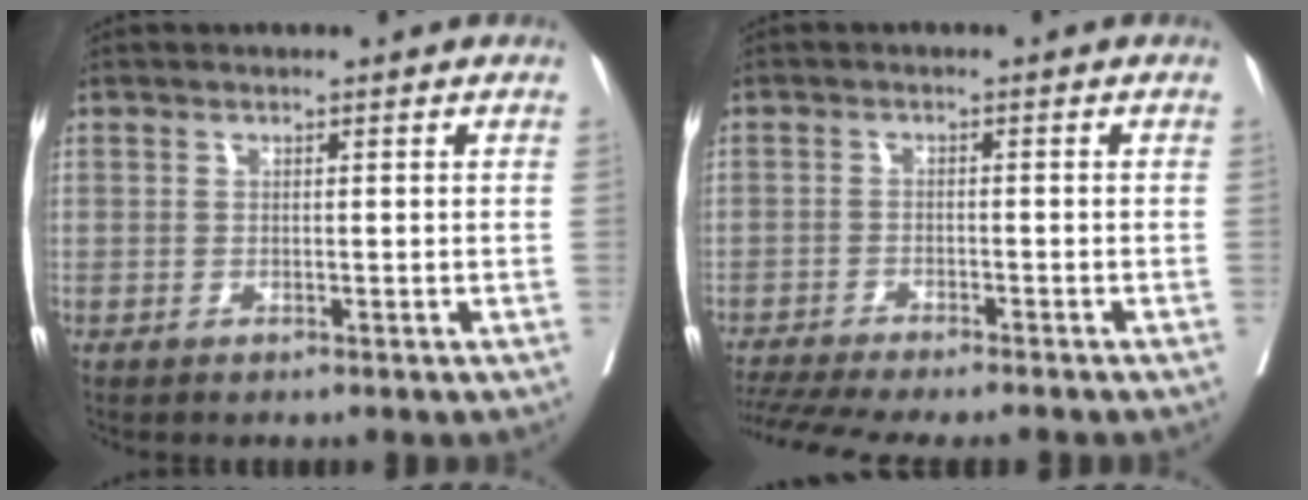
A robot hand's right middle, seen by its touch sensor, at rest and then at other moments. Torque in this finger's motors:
{"motor_torque": [1.09, -1.05, 0.31, 0.12]}